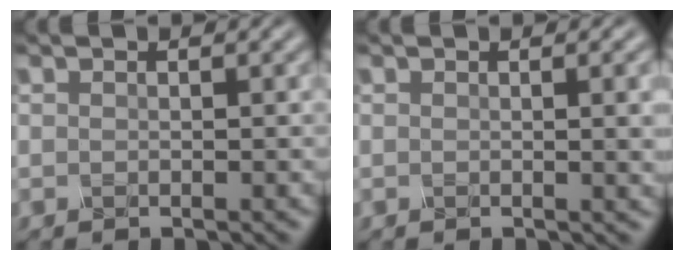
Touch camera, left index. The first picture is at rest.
{"total": 3.3, "force": [0.3, 1.1, 3.1], "torque": [-0.026, 0.005, 0.001]}